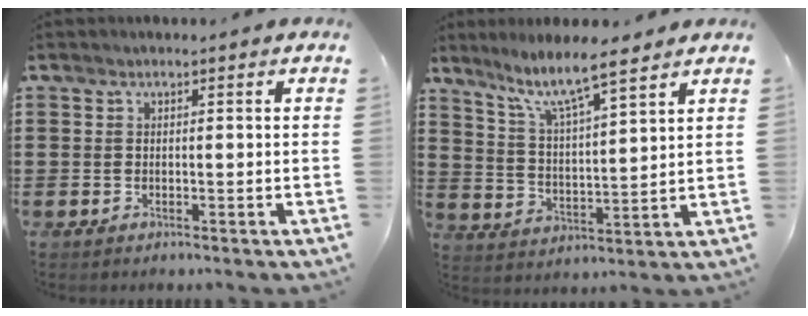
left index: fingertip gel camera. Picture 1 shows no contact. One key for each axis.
{"total": 7.4, "fx": 6.0, "fy": 0.7, "fz": 4.2, "tx": -0.104, "ty": -0.026, "tz": 0.101}